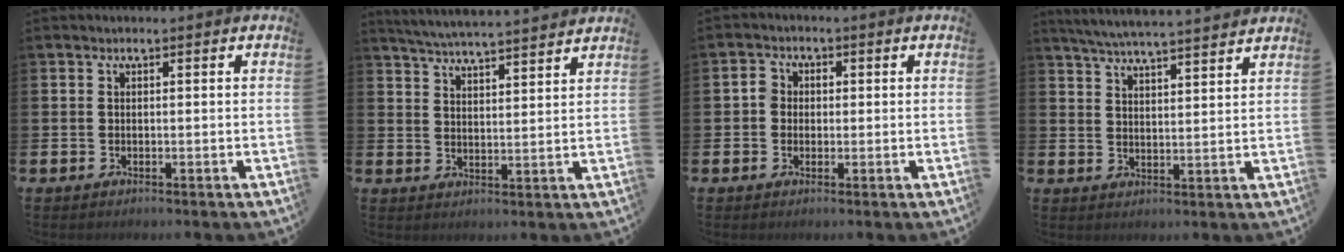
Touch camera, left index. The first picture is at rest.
{"total": 5.2, "force": [5.2, -0.3, 0.5], "torque": [-0.032, -0.033, 0.092]}
{"total": 2.3, "force": [0.1, 2.2, 0.8], "torque": [-0.013, 0.007, -0.003]}
{"total": 5.6, "force": [5.5, -0.3, 1.0], "torque": [-0.042, -0.030, 0.098]}